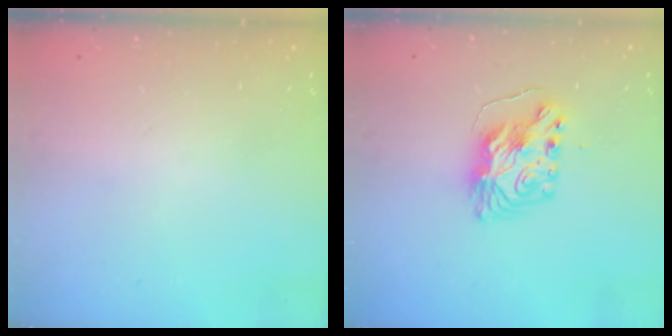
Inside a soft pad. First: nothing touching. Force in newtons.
{"total": 9.0, "press": 9.0, "slide": 0.6}